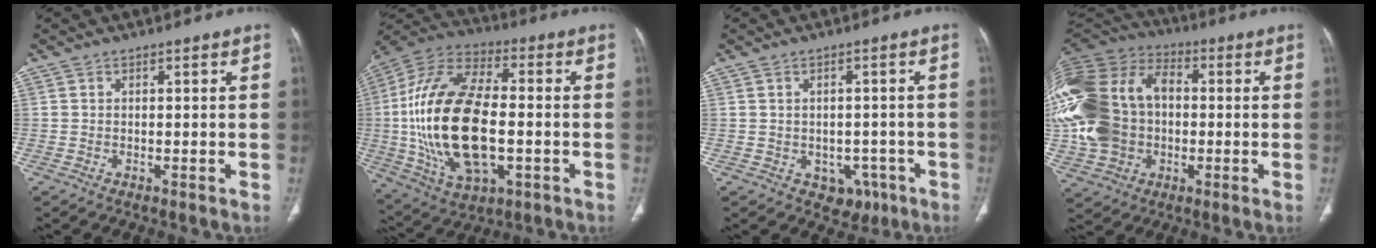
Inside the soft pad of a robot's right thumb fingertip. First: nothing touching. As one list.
[{"total": 25.8, "force": [-2.3, 13.2, 22.1], "torque": [-0.449, 0.010, -0.032]}, {"total": 5.1, "force": [-2.0, 4.0, 2.4], "torque": [-0.009, 0.014, -0.015]}, {"total": 27.1, "force": [-0.3, 20.5, 17.8], "torque": [-0.411, 0.038, 0.003]}]